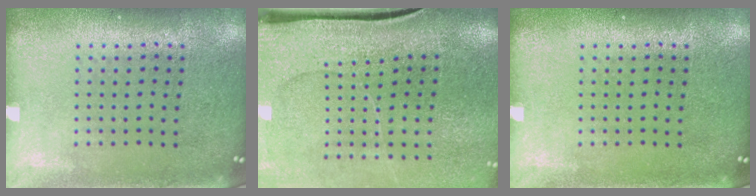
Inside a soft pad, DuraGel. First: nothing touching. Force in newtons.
{"total": 4.1, "press": 3.3, "slide": 2.4}
{"total": 0.0}